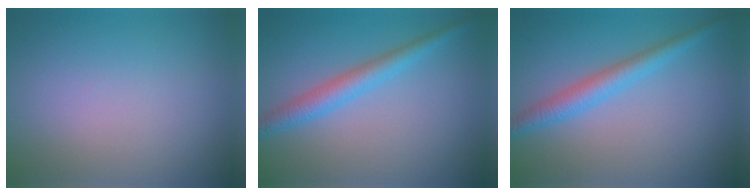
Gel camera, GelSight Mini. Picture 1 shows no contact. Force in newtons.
{"total": 2.9, "press": 2.9, "slide": 0.2}
{"total": 2.9, "press": 2.9, "slide": 0.2}